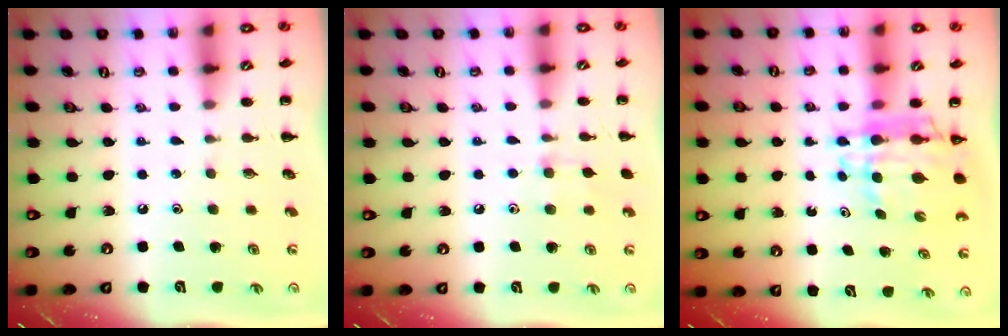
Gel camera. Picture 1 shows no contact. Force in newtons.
{"total": 6.5, "press": 6.2, "slide": 2.0}
{"total": 8.5, "press": 7.9, "slide": 3.0}